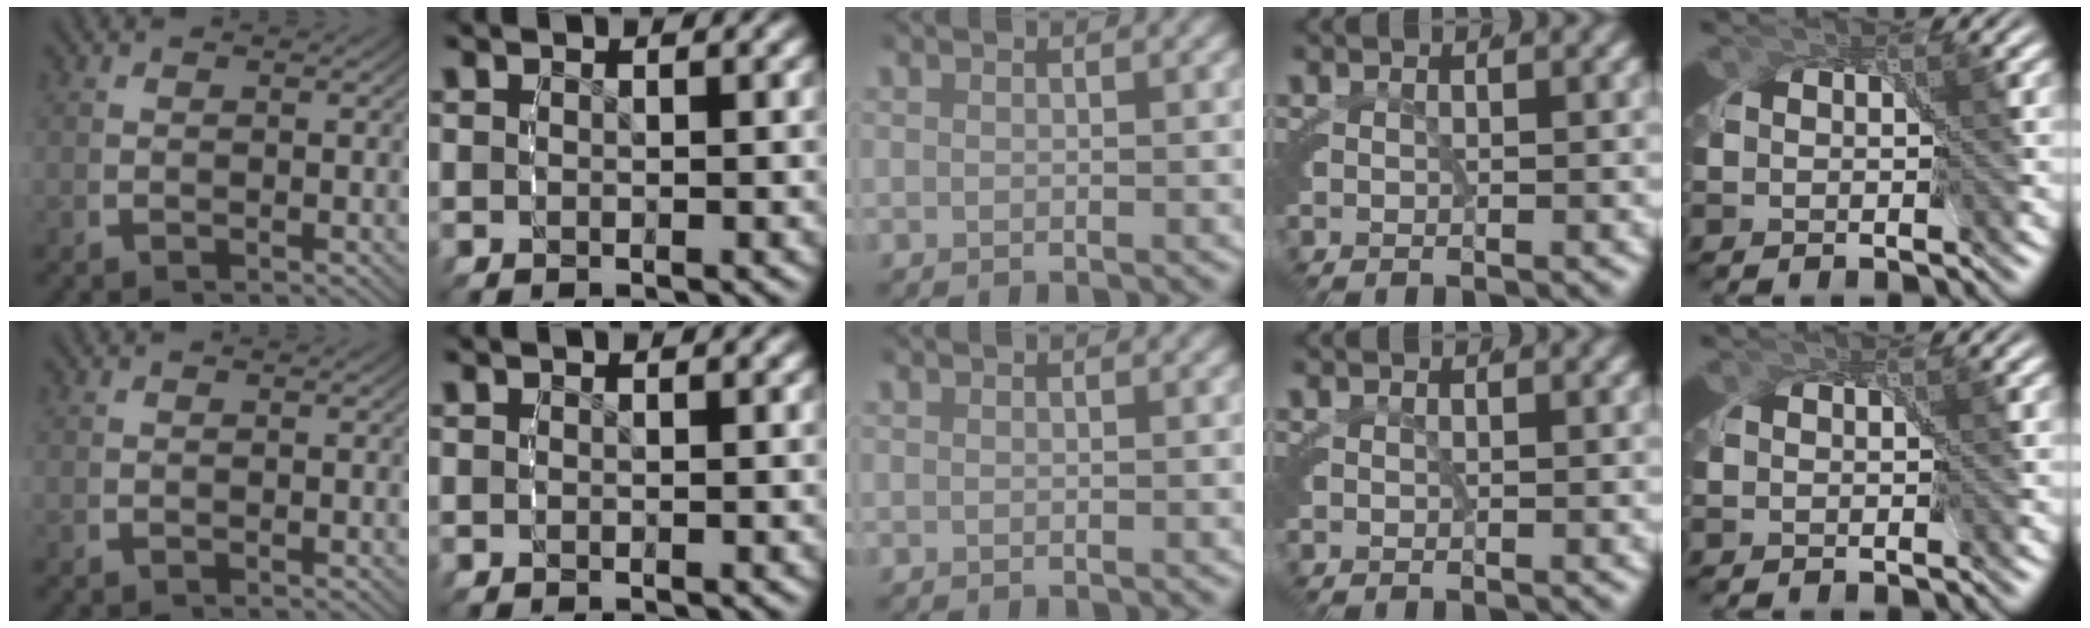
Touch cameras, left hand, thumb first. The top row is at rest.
{}